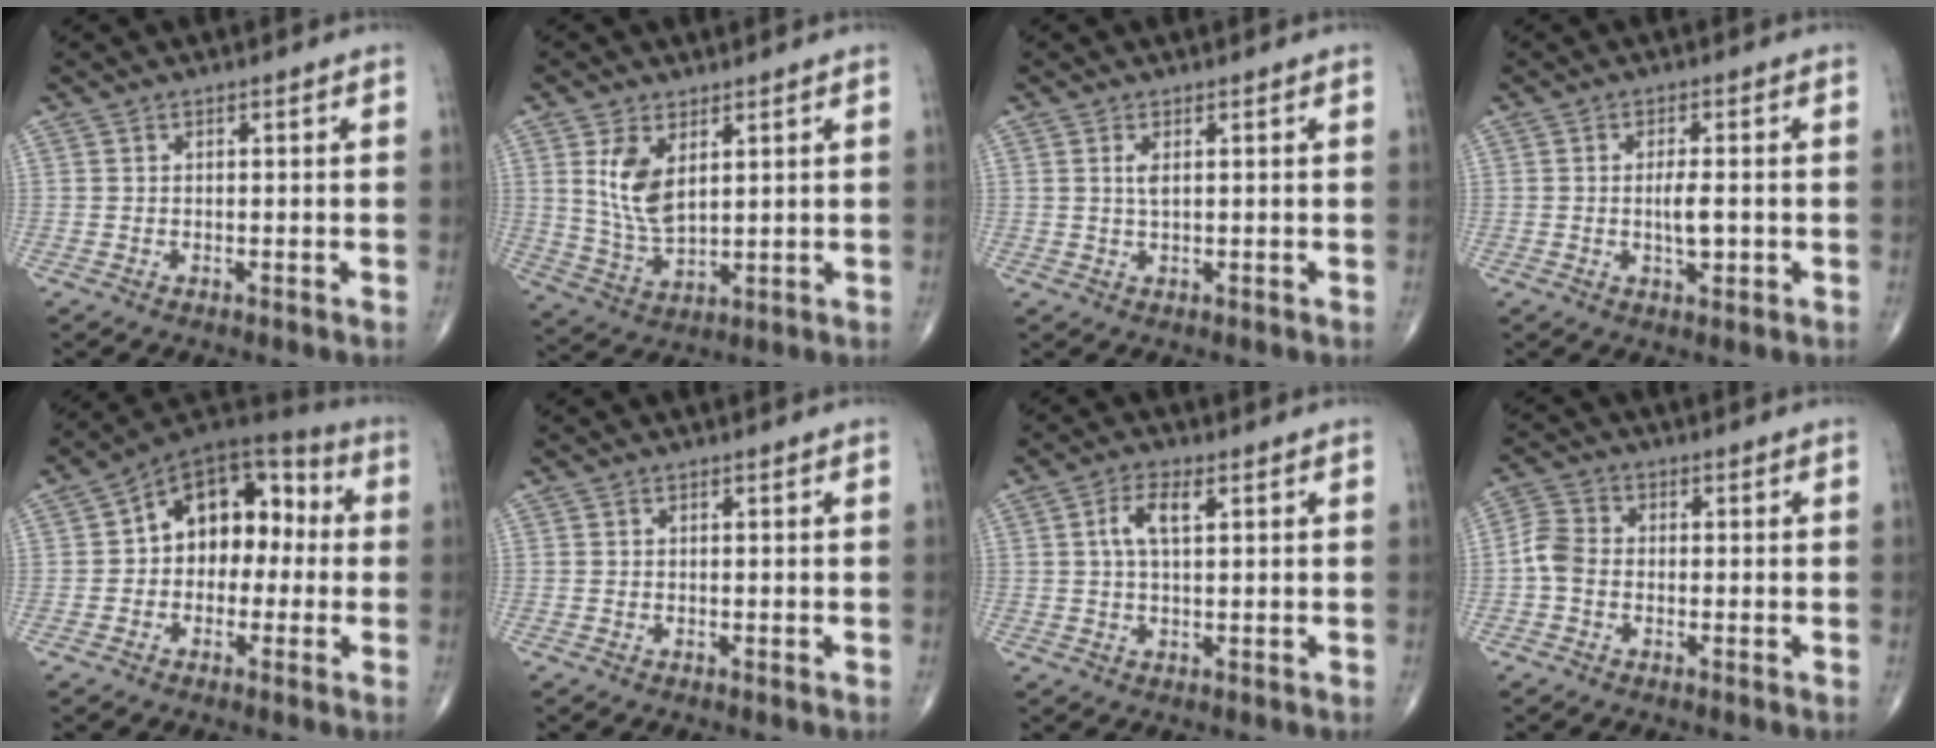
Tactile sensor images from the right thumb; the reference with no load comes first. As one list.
[{"total": 8.7, "force": [3.0, 4.6, 6.8], "torque": [-0.123, -0.018, 0.072]}, {"total": 1.8, "force": [0.5, 0.6, 1.6], "torque": [-0.036, -0.001, 0.014]}, {"total": 4.1, "force": [-0.4, 1.4, 3.8], "torque": [-0.065, -0.003, -0.006]}, {"total": 14.5, "force": [0.6, 9.9, 10.5], "torque": [-0.105, 0.050, -0.008]}, {"total": 0.0}, {"total": 4.6, "force": [1.4, 1.8, 4.0], "torque": [-0.084, 0.009, 0.026]}, {"total": 4.5, "force": [-1.0, 3.3, 2.8], "torque": [-0.057, 0.011, -0.031]}]